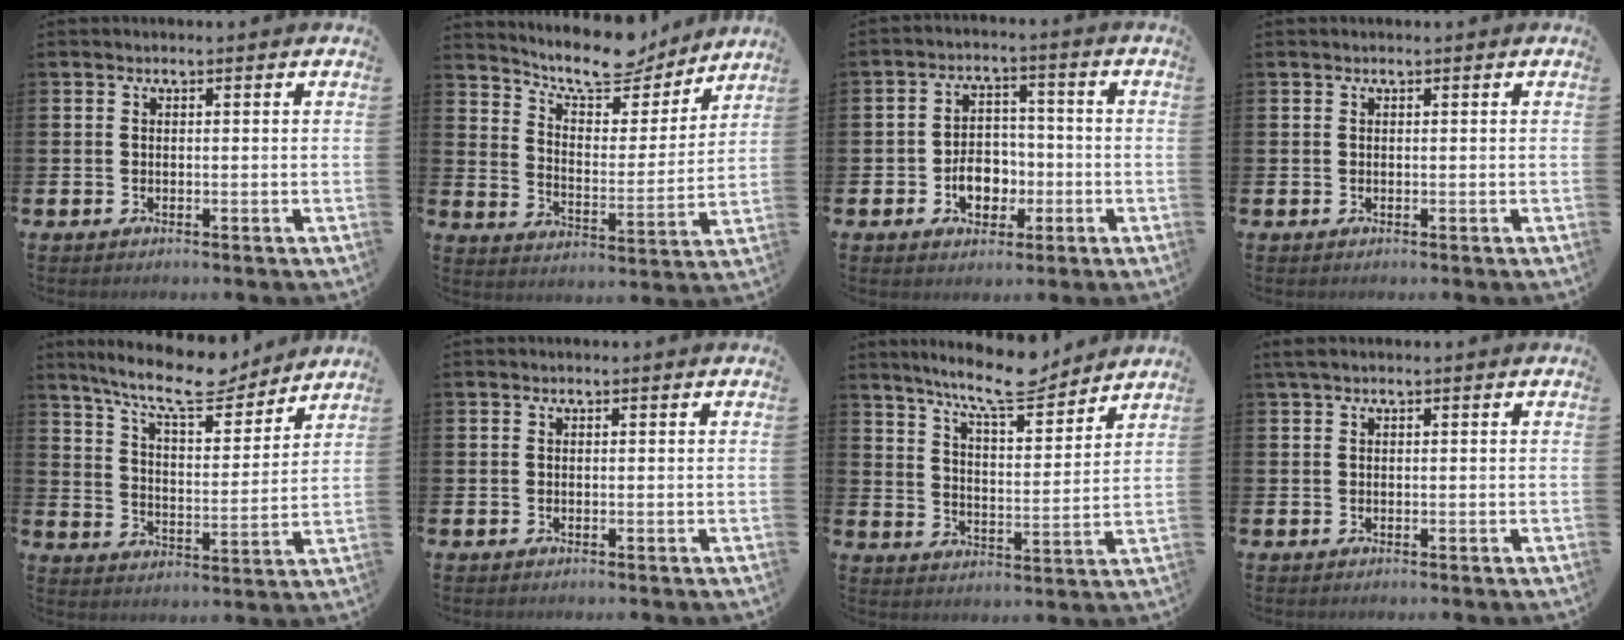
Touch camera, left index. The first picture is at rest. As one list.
[{"total": 10.9, "force": [10.0, 2.7, 3.6], "torque": [-0.090, -0.069, 0.176]}, {"total": 5.3, "force": [-1.8, 4.0, 3.1], "torque": [-0.040, 0.002, -0.039]}, {"total": 0.0}, {"total": 11.6, "force": [10.2, 2.0, 5.0], "torque": [-0.118, -0.054, 0.180]}, {"total": 0.0}, {"total": 9.9, "force": [8.9, 1.3, 4.0], "torque": [-0.090, -0.049, 0.159]}, {"total": 0.9, "force": [0.5, 0.1, 0.7], "torque": [-0.018, 0.004, 0.008]}]